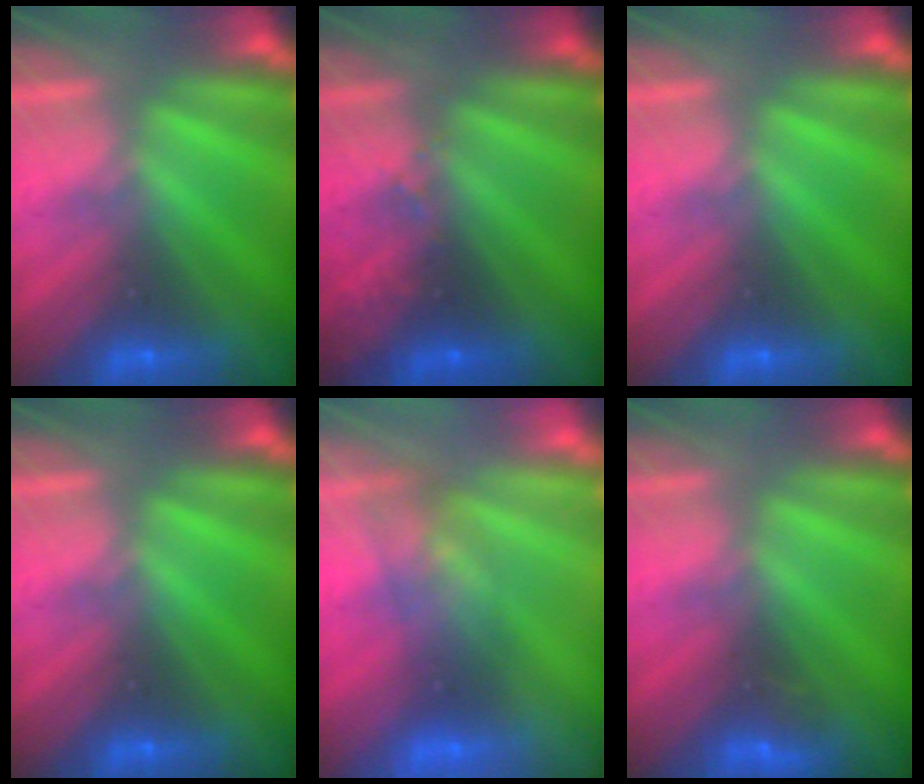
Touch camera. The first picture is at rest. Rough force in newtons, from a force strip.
{"total": 2.9}
{"total": 0.0}
{"total": 0.0}
{"total": 2.7}
{"total": 2.9}